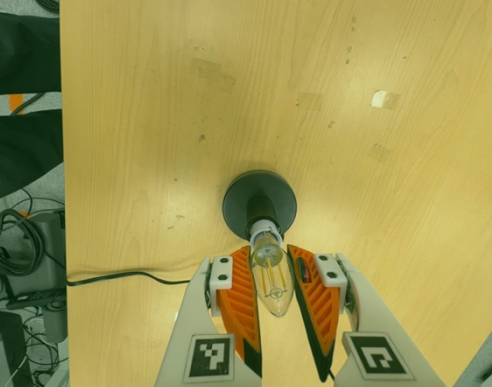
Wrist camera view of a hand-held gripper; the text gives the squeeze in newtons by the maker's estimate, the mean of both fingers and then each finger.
{"total": 12.4, "left": 12.0, "right": 12.9}